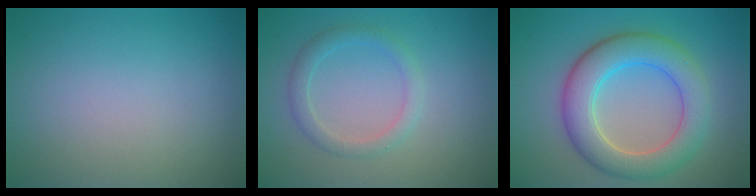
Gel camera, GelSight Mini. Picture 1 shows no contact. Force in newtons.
{"total": 2.0, "press": 2.0, "slide": 0.1}
{"total": 6.6, "press": 6.6, "slide": 0.4}